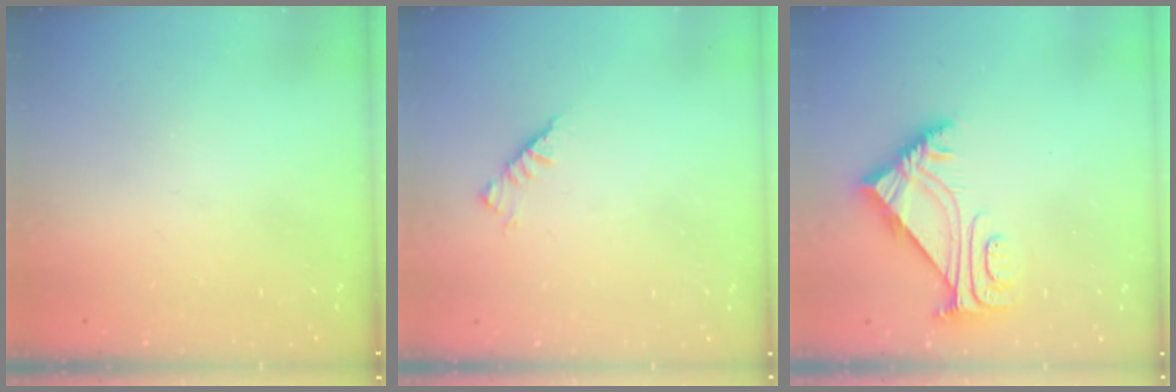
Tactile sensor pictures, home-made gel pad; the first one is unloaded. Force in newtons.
{"total": 3.0, "press": 2.9, "slide": 0.8}
{"total": 5.2, "press": 5.1, "slide": 1.0}